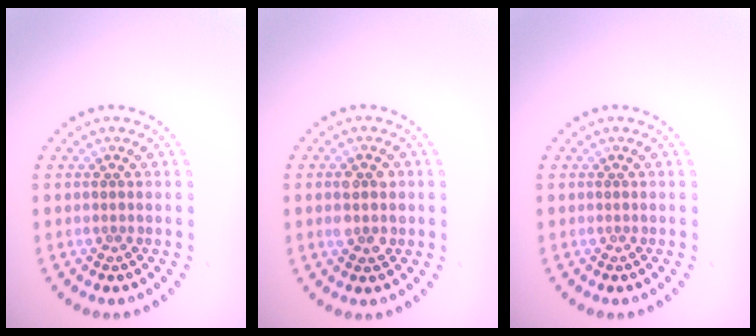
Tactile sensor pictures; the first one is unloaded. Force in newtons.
{"total": 2.9, "press": 2.9, "slide": 0.3}
{"total": 0.0}